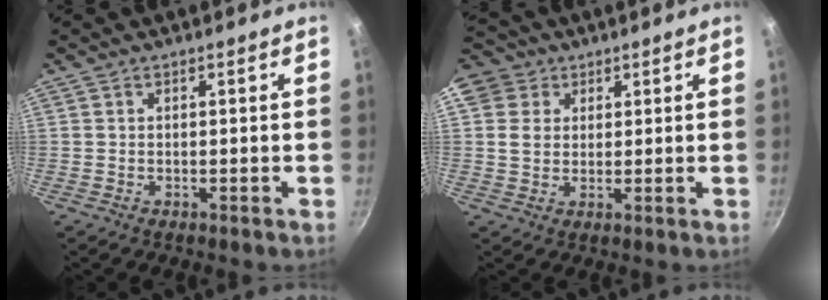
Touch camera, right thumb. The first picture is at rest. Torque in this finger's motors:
{"motor_torque": [-0.10, 2.42, 0.48, -0.19, 0.36]}